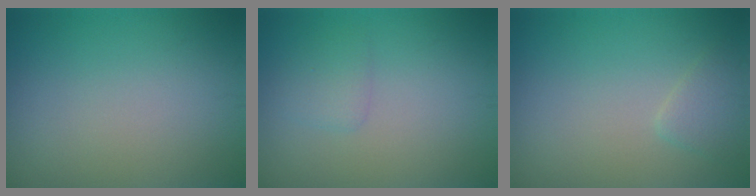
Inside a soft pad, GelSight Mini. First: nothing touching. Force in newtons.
{"total": 1.5, "press": 1.4, "slide": 0.1}
{"total": 1.6, "press": 1.6, "slide": 0.2}